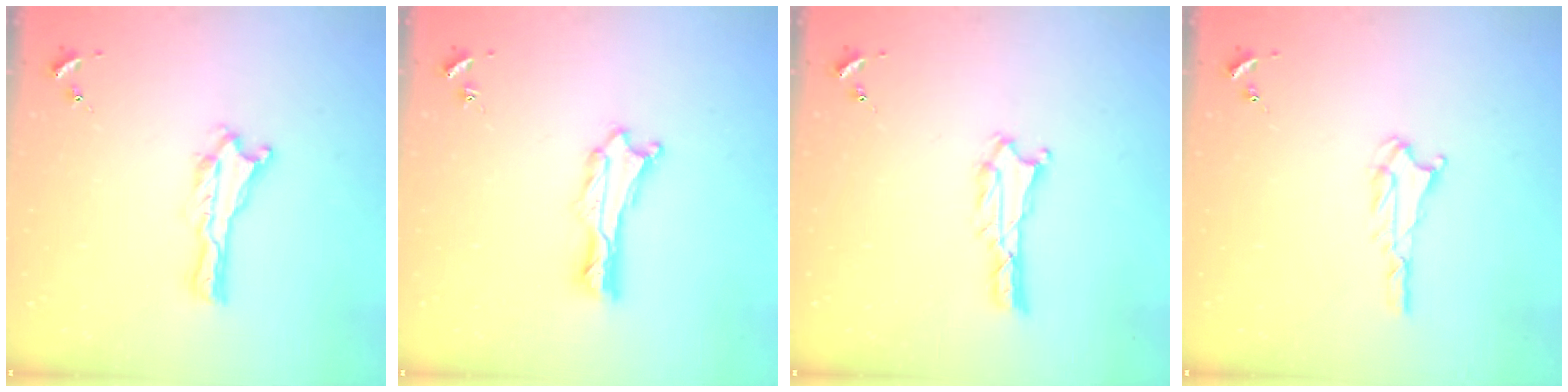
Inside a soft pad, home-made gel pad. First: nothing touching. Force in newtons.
{"total": 0.9, "press": 0.9, "slide": 0.2}
{"total": 2.0, "press": 2.0, "slide": 0.3}
{"total": 1.6, "press": 1.6, "slide": 0.1}